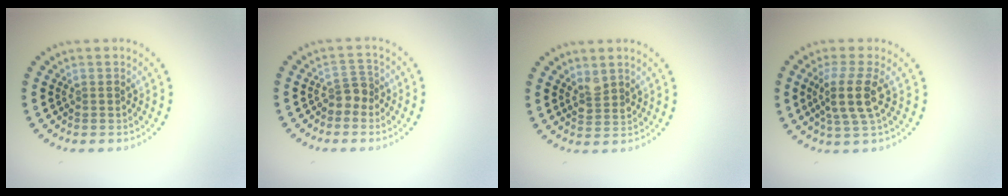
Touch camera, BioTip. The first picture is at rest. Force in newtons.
{"total": 1.8, "press": 1.4, "slide": 1.1}
{"total": 1.6, "press": 1.4, "slide": 0.8}
{"total": 3.5, "press": 2.9, "slide": 1.9}